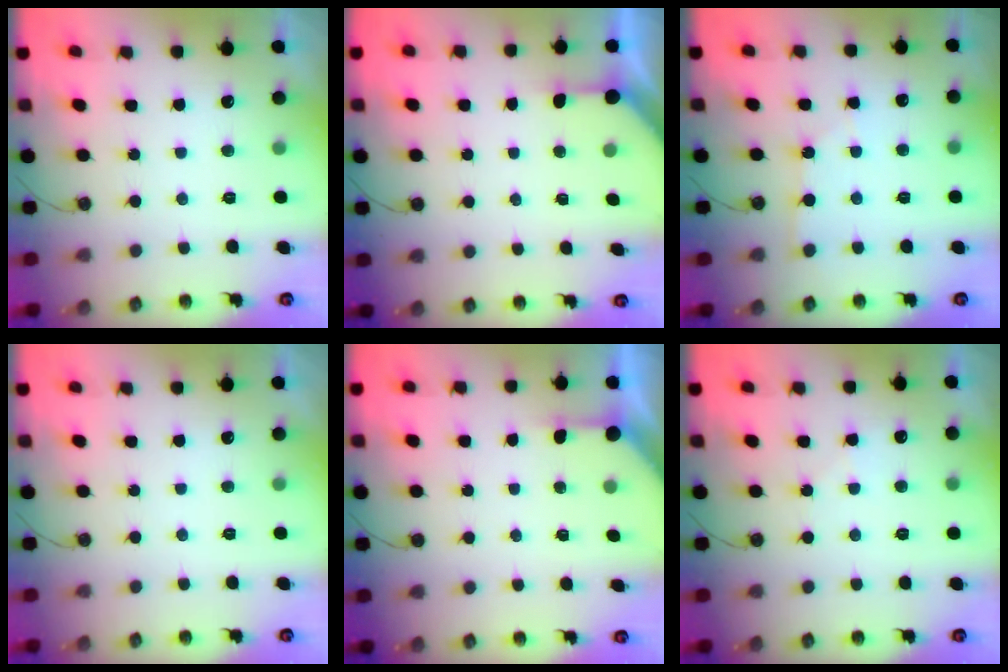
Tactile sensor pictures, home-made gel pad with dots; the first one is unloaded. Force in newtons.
{"total": 2.8, "press": 2.8, "slide": 0.3}
{"total": 4.6, "press": 4.6, "slide": 0.7}
{"total": 0.0}
{"total": 2.6, "press": 2.6, "slide": 0.4}
{"total": 3.8, "press": 3.7, "slide": 0.6}